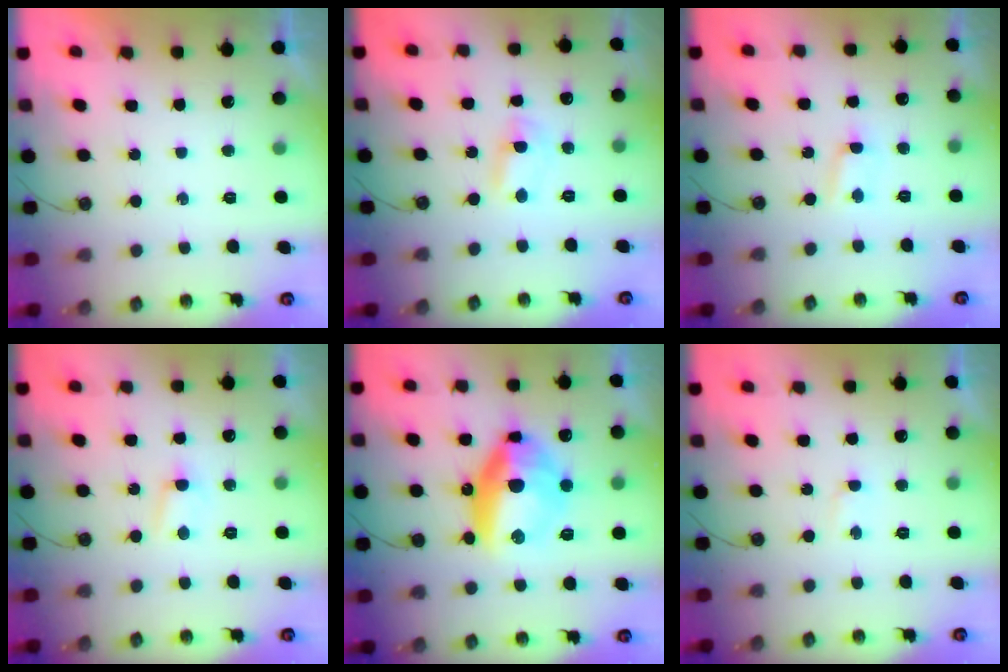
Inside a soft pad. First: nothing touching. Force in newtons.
{"total": 2.2, "press": 2.2, "slide": 0.3}
{"total": 1.6, "press": 1.5, "slide": 0.2}
{"total": 3.4, "press": 3.3, "slide": 0.4}
{"total": 14.6, "press": 14.5, "slide": 2.1}
{"total": 1.0, "press": 0.8, "slide": 0.7}